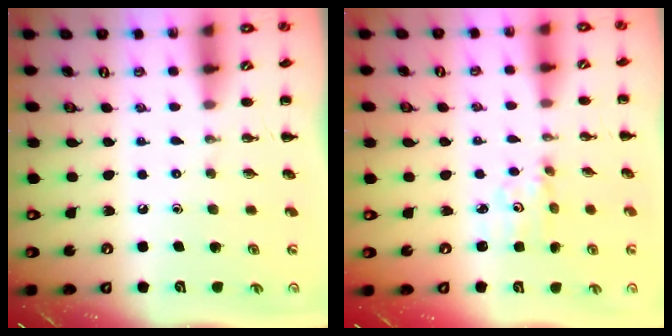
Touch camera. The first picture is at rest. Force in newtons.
{"total": 2.5, "press": 2.4, "slide": 0.4}